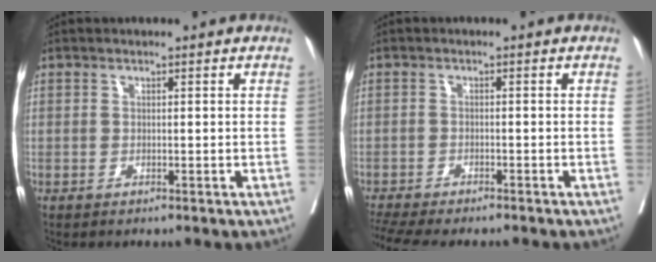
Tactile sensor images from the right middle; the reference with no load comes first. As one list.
[{"total": 10.6, "force": [-9.3, 1.8, 4.7], "torque": [-0.078, -0.009, -0.135]}]